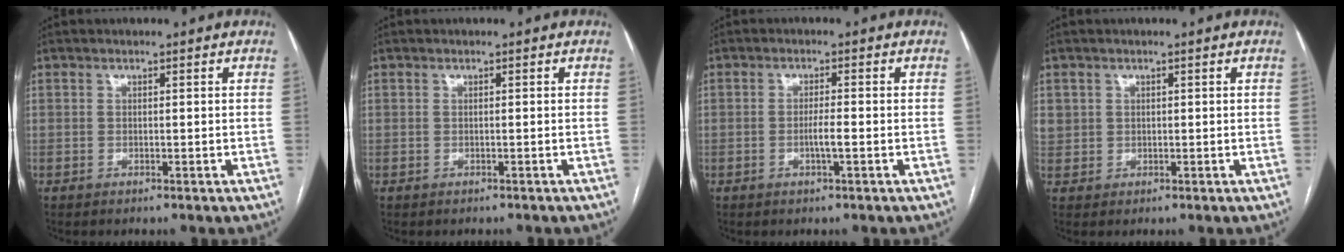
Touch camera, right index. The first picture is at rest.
{"total": 0.0}
{"total": 2.3, "force": [-0.6, 0.0, 2.2], "torque": [-0.041, -0.001, -0.011]}
{"total": 2.7, "force": [0.9, 2.5, 0.5], "torque": [-0.008, 0.012, 0.025]}